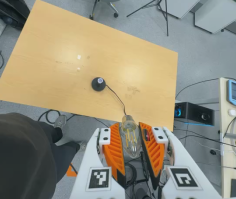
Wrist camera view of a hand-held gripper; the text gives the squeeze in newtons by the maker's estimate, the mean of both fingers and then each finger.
{"total": 10.1, "left": 9.8, "right": 10.3}